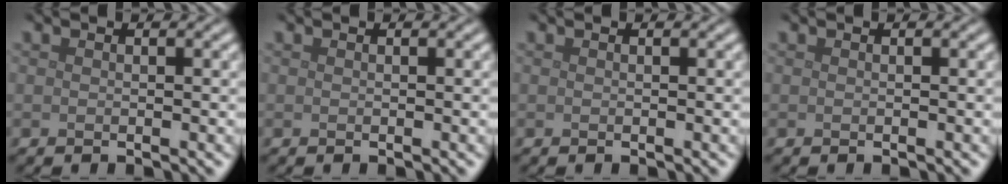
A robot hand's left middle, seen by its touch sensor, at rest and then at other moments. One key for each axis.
{"total": 0.0}
{"total": 0.0}
{"total": 0.0}